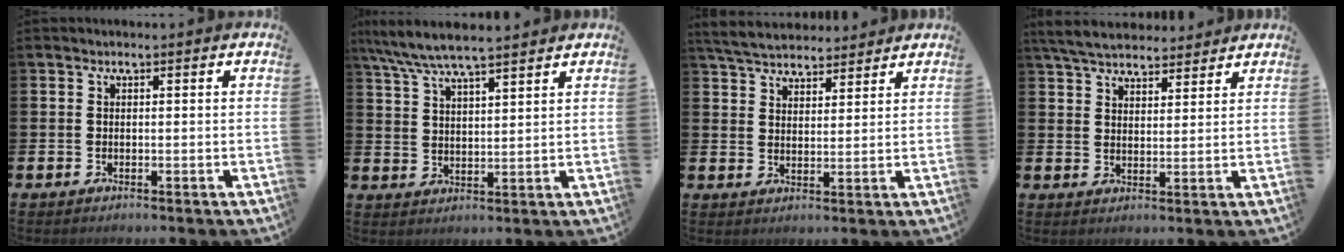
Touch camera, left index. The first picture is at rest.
{"total": 7.0, "force": [6.4, 0.9, 2.6], "torque": [-0.076, -0.021, 0.115]}
{"total": 5.5, "force": [5.3, 1.2, 0.7], "torque": [-0.036, -0.020, 0.097]}
{"total": 5.8, "force": [5.5, 1.4, 1.1], "torque": [-0.045, -0.020, 0.103]}